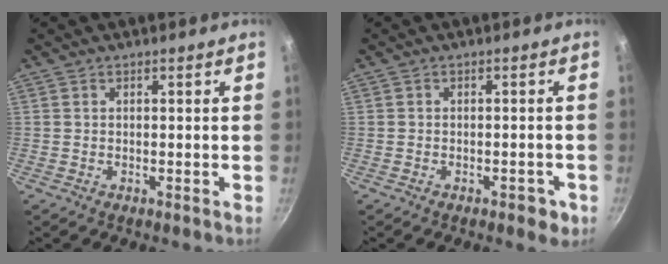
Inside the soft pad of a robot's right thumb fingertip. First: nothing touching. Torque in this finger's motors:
{"motor_torque": [0.06, -0.23, -0.17, 0.07, -0.01]}